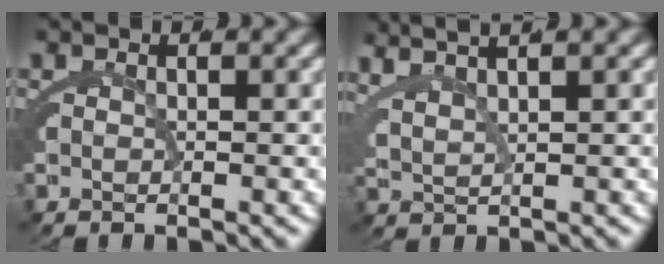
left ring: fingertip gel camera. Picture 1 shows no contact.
{"total": 5.2, "force": [3.7, 2.0, 3.1], "torque": [-0.058, 0.017, 0.059]}